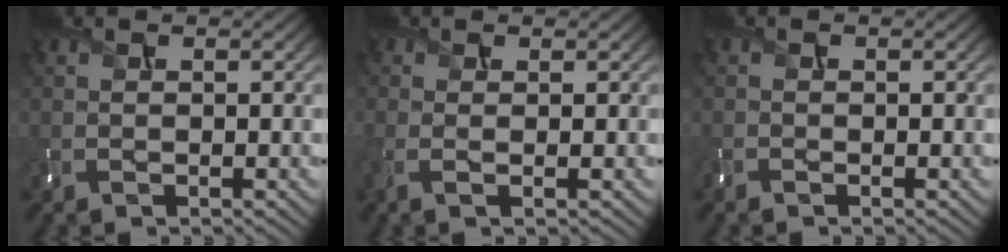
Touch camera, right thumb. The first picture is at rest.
{"total": 1.6, "force": [-0.3, 0.2, 1.6], "torque": [-0.040, -0.006, -0.009]}
{"total": 0.9, "force": [-0.9, 0.1, 0.1], "torque": [-0.004, -0.006, -0.020]}